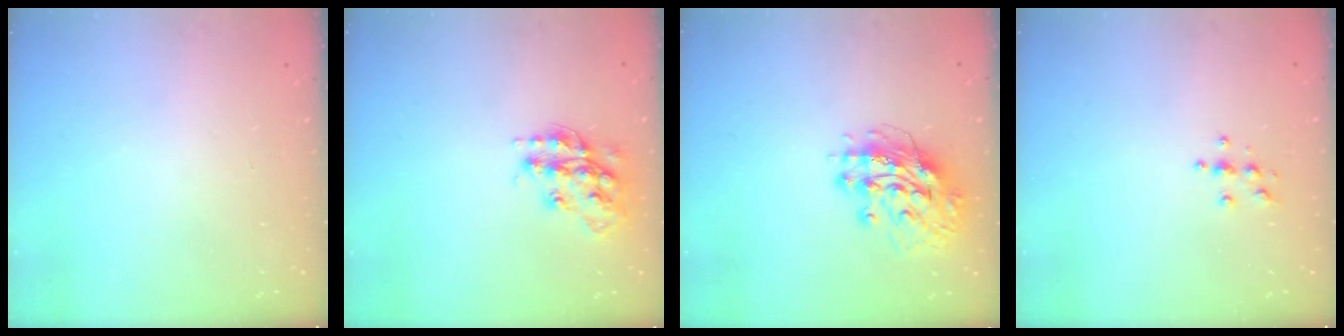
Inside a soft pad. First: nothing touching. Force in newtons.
{"total": 14.6, "press": 14.5, "slide": 0.7}
{"total": 13.5, "press": 13.4, "slide": 1.5}
{"total": 3.6, "press": 3.6, "slide": 0.4}